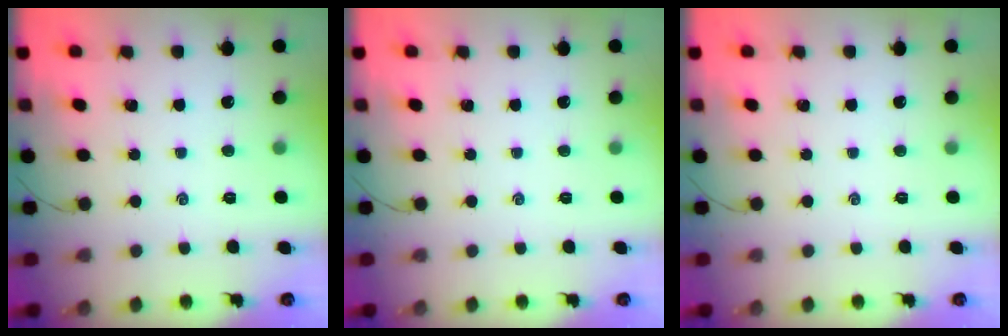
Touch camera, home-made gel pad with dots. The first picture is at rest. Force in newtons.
{"total": 0.0}
{"total": 0.0}